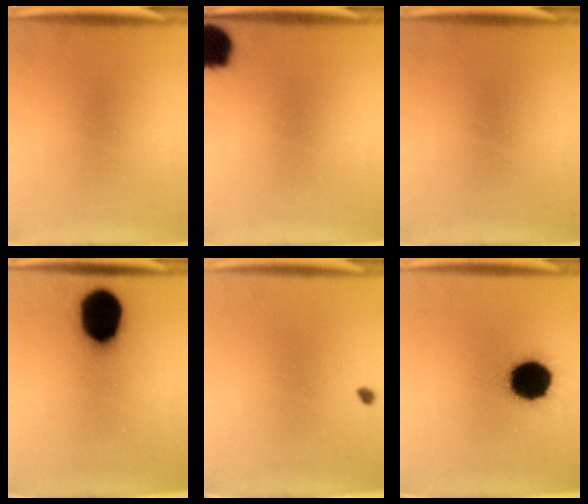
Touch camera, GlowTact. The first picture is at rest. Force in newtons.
{"total": 11.1}
{"total": 0.0}
{"total": 18.7}
{"total": 0.7}
{"total": 18.2}